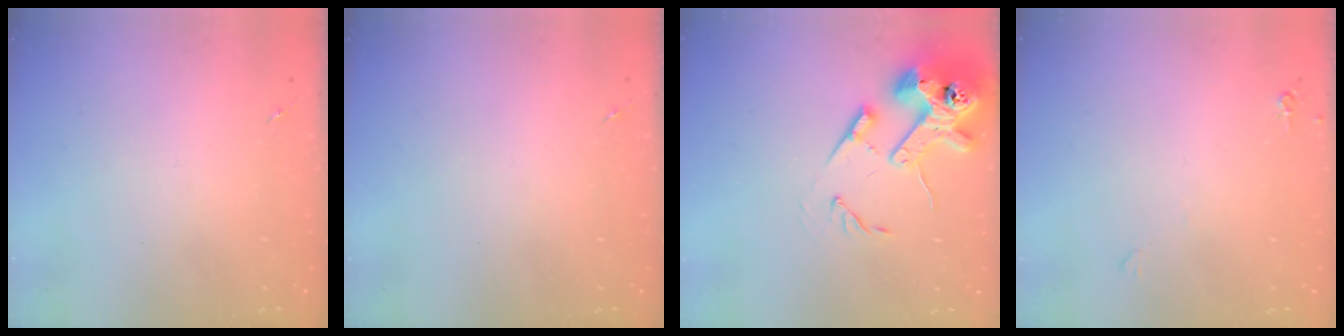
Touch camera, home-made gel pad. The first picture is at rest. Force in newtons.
{"total": 0.0}
{"total": 15.7, "press": 15.5, "slide": 2.1}
{"total": 4.1, "press": 4.0, "slide": 0.7}